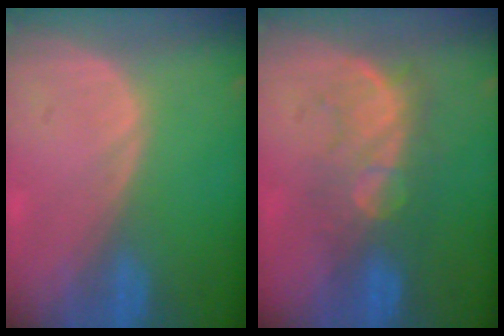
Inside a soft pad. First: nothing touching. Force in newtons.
{"total": 7.8, "press": 7.7, "slide": 1.5}